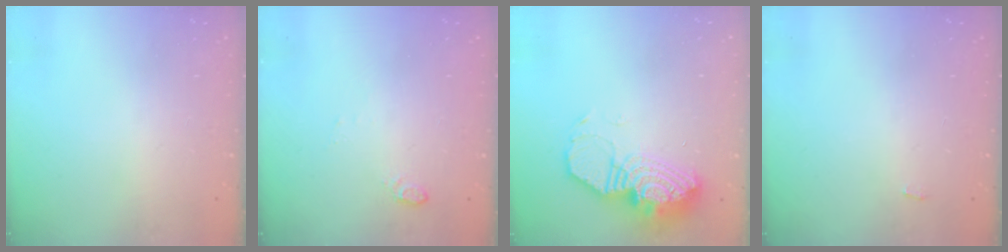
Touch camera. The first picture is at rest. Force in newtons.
{"total": 4.3, "press": 4.2, "slide": 0.6}
{"total": 14.8, "press": 14.8, "slide": 1.3}
{"total": 2.2, "press": 2.2, "slide": 0.3}